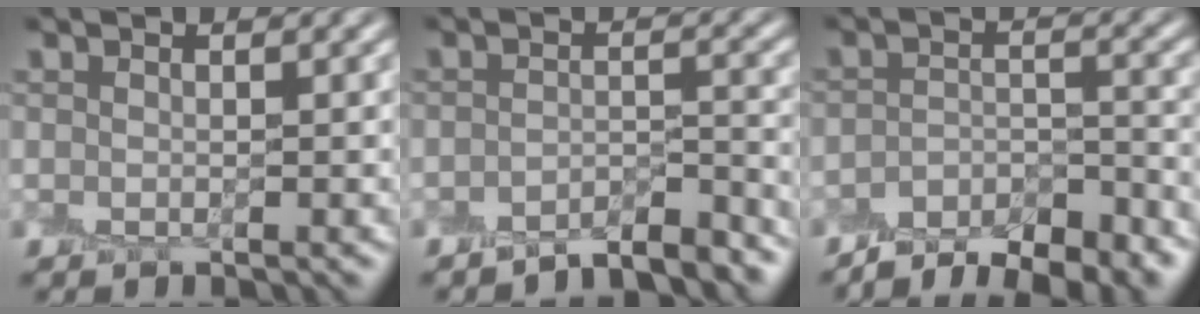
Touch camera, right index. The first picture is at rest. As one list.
[{"total": 4.4, "force": [-3.9, 0.9, 1.8], "torque": [-0.022, 0.006, -0.058]}, {"total": 7.0, "force": [-5.9, 2.2, 3.0], "torque": [-0.039, -0.004, -0.094]}]